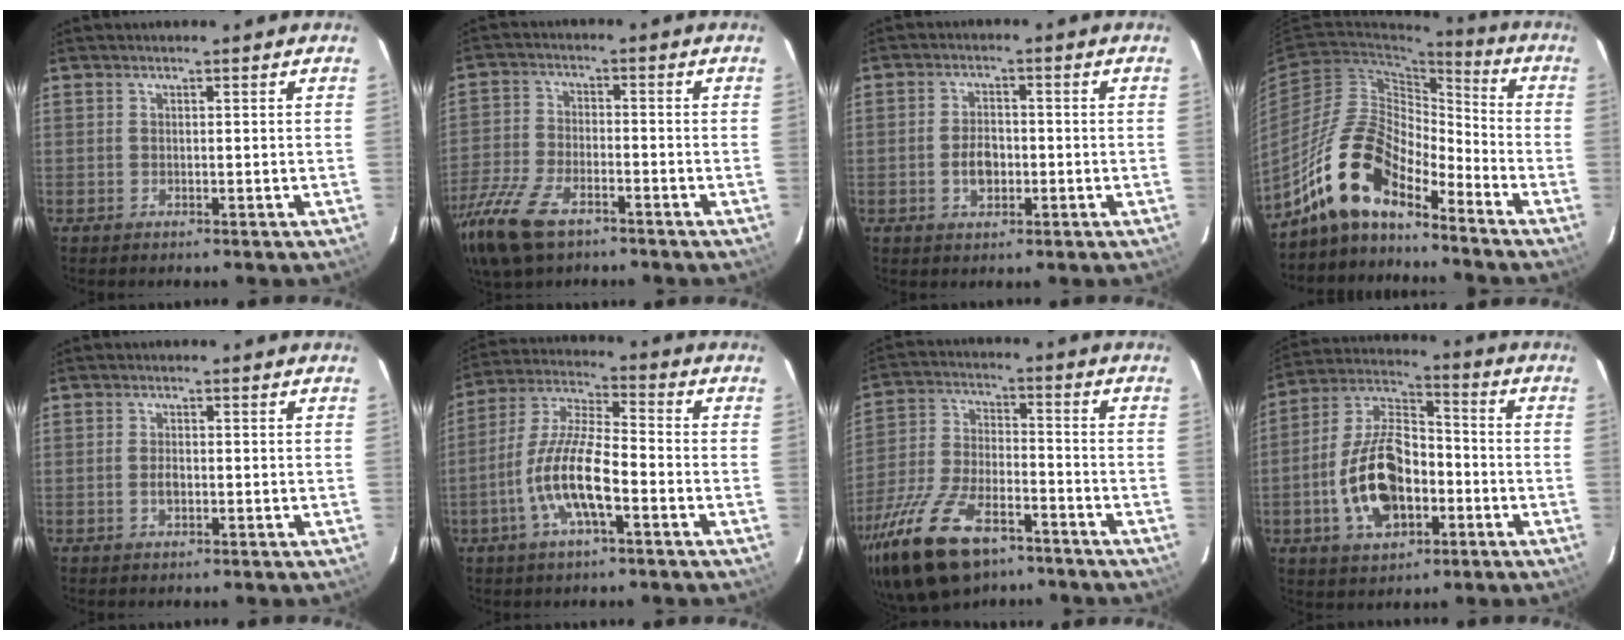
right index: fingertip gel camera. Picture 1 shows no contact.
{"total": 16.8, "force": [-11.2, 7.5, 10.0], "torque": [-0.248, -0.039, -0.218]}
{"total": 4.7, "force": [-1.1, 3.1, 3.3], "torque": [-0.065, 0.005, -0.016]}
{"total": 14.0, "force": [-11.1, 4.9, 7.1], "torque": [-0.131, 0.014, -0.220]}
{"total": 1.9, "force": [-0.5, 1.2, 1.5], "torque": [-0.029, 0.001, -0.009]}
{"total": 12.7, "force": [-4.8, 3.2, 11.4], "torque": [-0.238, -0.002, -0.093]}
{"total": 22.0, "force": [-14.6, 9.8, 13.3], "torque": [-0.283, -0.030, -0.256]}
{"total": 16.6, "force": [-4.8, 9.5, 12.8], "torque": [-0.261, 0.015, -0.078]}